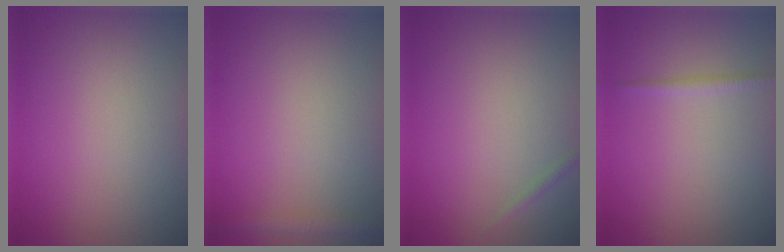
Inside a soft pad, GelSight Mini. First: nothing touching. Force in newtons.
{"total": 1.8, "press": 1.8, "slide": 0.1}
{"total": 0.6, "press": 0.6, "slide": 0.0}
{"total": 0.8, "press": 0.8, "slide": 0.1}